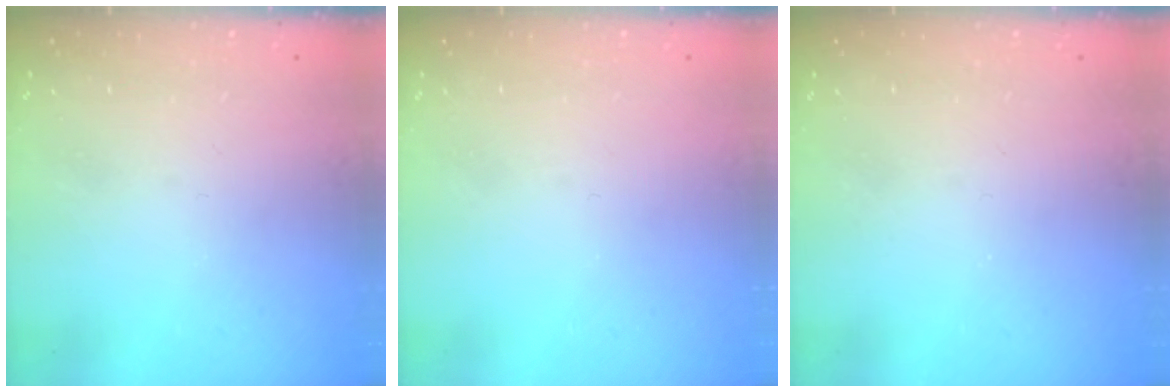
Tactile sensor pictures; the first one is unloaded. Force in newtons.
{"total": 0.0}
{"total": 2.2, "press": 2.1, "slide": 0.4}